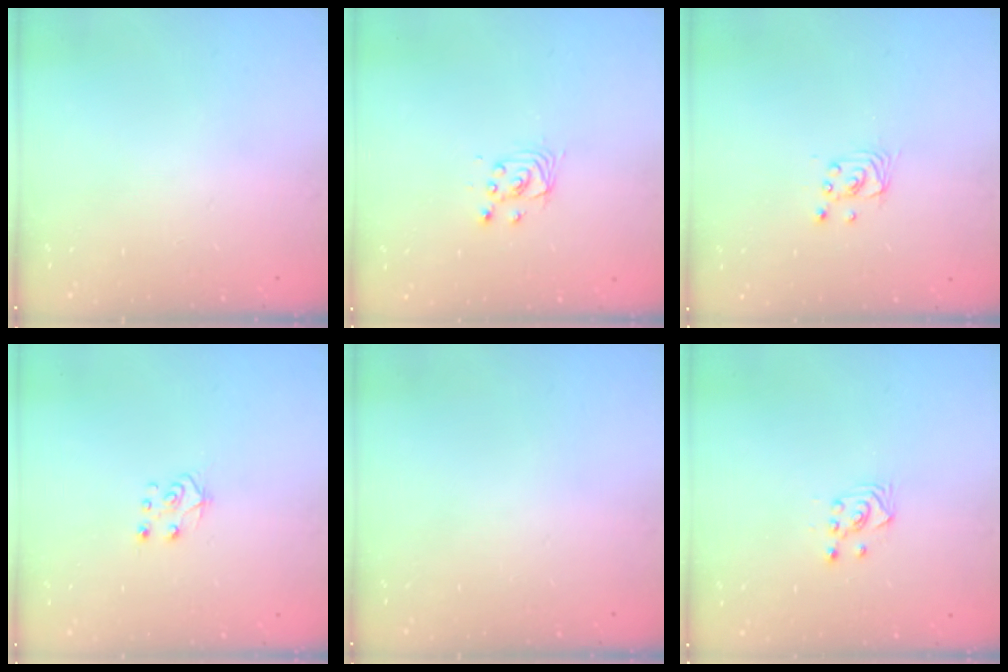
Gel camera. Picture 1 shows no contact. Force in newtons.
{"total": 3.3, "press": 3.3, "slide": 0.3}
{"total": 2.5, "press": 2.5, "slide": 0.1}
{"total": 6.9, "press": 6.9, "slide": 0.6}
{"total": 0.0}
{"total": 2.6, "press": 2.6, "slide": 0.3}